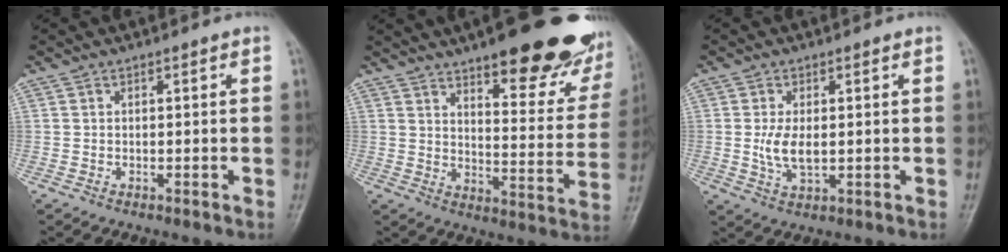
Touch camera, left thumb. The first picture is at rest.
{"total": 25.3, "force": [17.7, 7.5, 16.4], "torque": [-0.177, -0.083, 0.230]}
{"total": 5.0, "force": [0.2, 2.6, 4.3], "torque": [-0.087, -0.011, 0.007]}